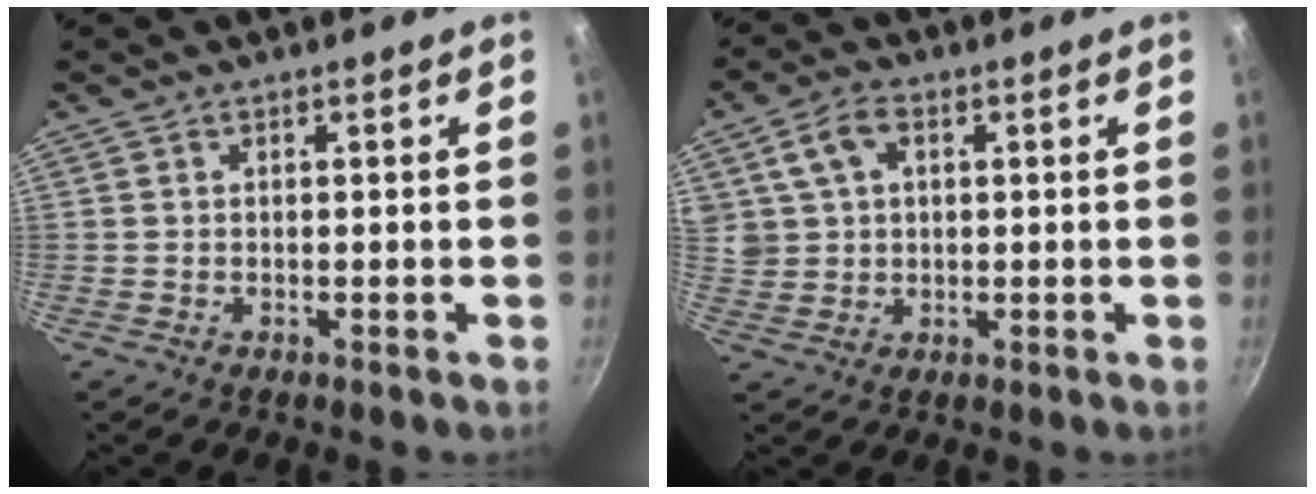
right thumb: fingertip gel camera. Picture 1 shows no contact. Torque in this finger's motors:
{"motor_torque": [0.21, 0.50, 0.79, 0.73, 0.36]}